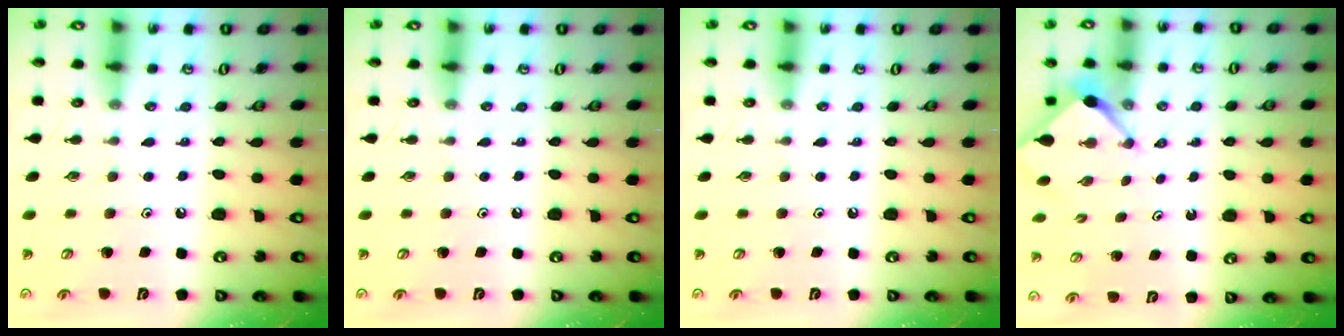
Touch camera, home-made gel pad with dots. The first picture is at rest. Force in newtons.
{"total": 0.0}
{"total": 0.0}
{"total": 2.6, "press": 2.5, "slide": 0.4}